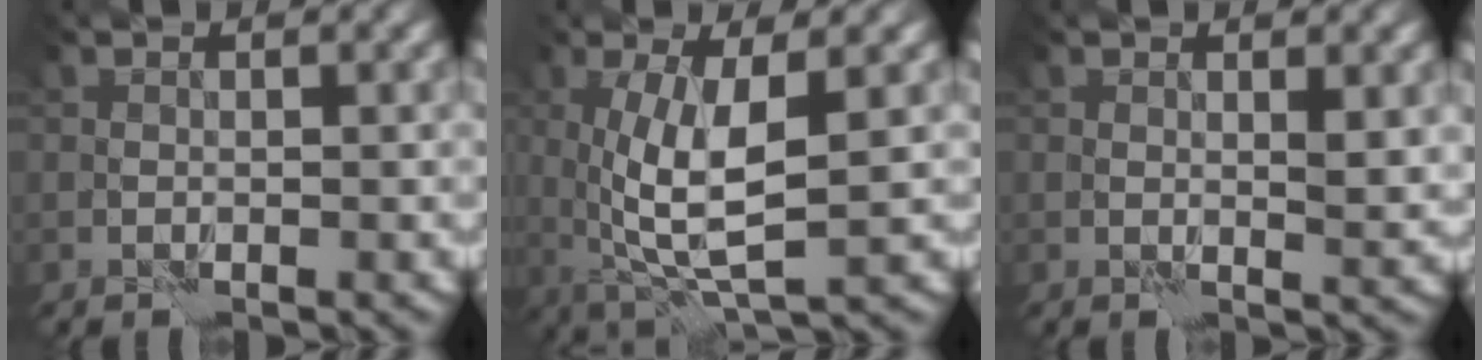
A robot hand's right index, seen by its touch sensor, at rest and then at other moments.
{"total": 6.4, "force": [0.9, 1.7, 6.1], "torque": [-0.120, -0.011, 0.021]}
{"total": 1.8, "force": [0.7, 0.5, 1.5], "torque": [-0.021, -0.008, 0.013]}